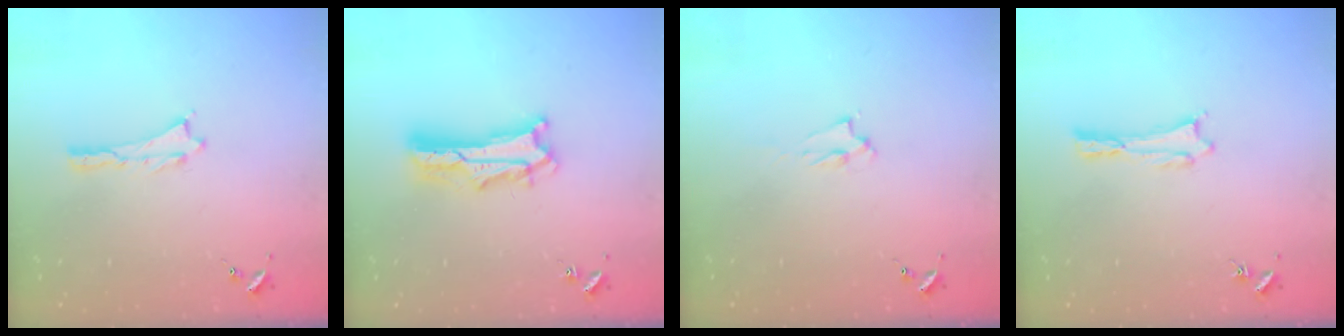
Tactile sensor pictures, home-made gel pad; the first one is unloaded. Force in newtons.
{"total": 6.1, "press": 6.1, "slide": 0.5}
{"total": 1.4, "press": 1.3, "slide": 0.3}
{"total": 0.0}